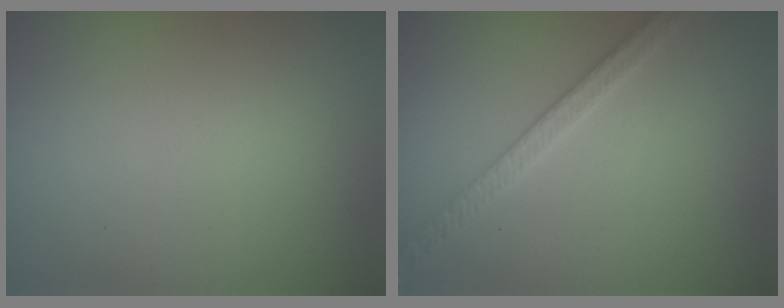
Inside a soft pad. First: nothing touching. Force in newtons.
{"total": 2.9, "press": 2.8, "slide": 0.6}